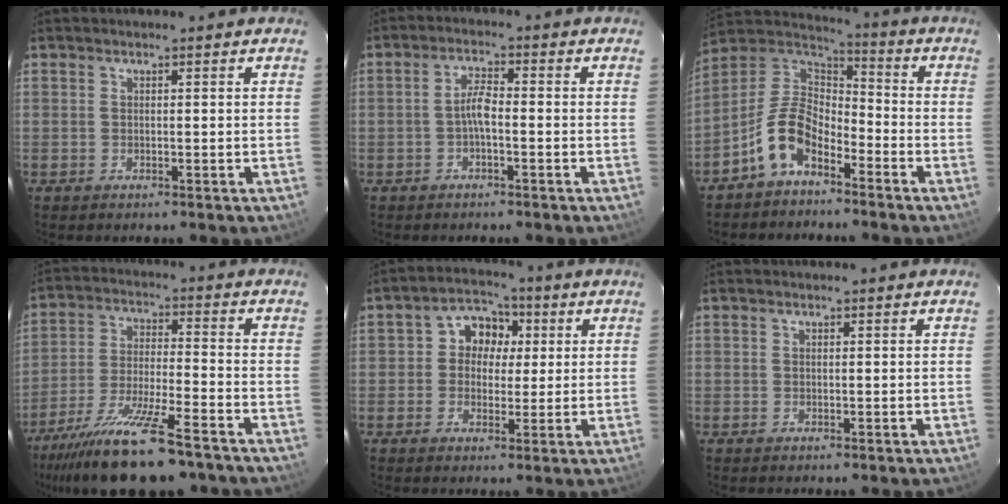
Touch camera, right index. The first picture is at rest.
{"total": 3.1, "force": [-1.2, 0.7, 2.7], "torque": [-0.057, 0.010, -0.025]}
{"total": 11.0, "force": [-6.2, 5.9, 6.9], "torque": [-0.154, 0.023, -0.127]}
{"total": 17.7, "force": [-14.1, 2.8, 10.3], "torque": [-0.212, -0.036, -0.242]}
{"total": 6.8, "force": [0.6, 6.1, 2.8], "torque": [-0.038, 0.024, 0.004]}
{"total": 0.0}